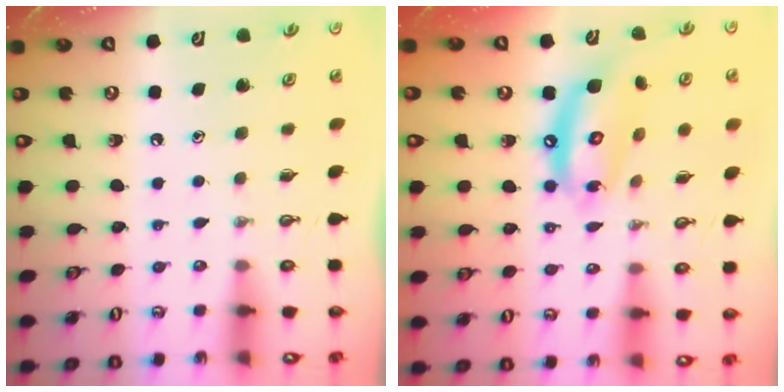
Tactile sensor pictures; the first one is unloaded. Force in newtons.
{"total": 12.5, "press": 12.4, "slide": 1.4}